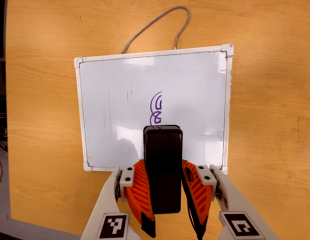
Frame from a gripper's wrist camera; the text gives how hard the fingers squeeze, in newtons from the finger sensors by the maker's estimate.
{"total": 7.5, "left": 6.1, "right": 8.8}